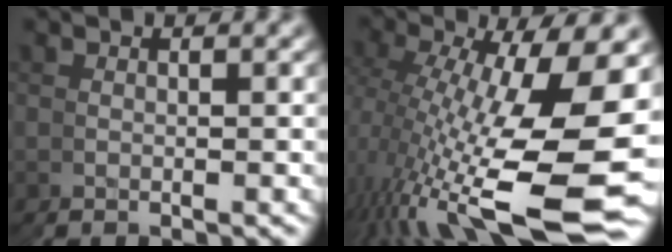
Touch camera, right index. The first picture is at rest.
{"total": 11.1, "force": [-1.9, 4.0, 10.2], "torque": [-0.176, -0.023, -0.004]}